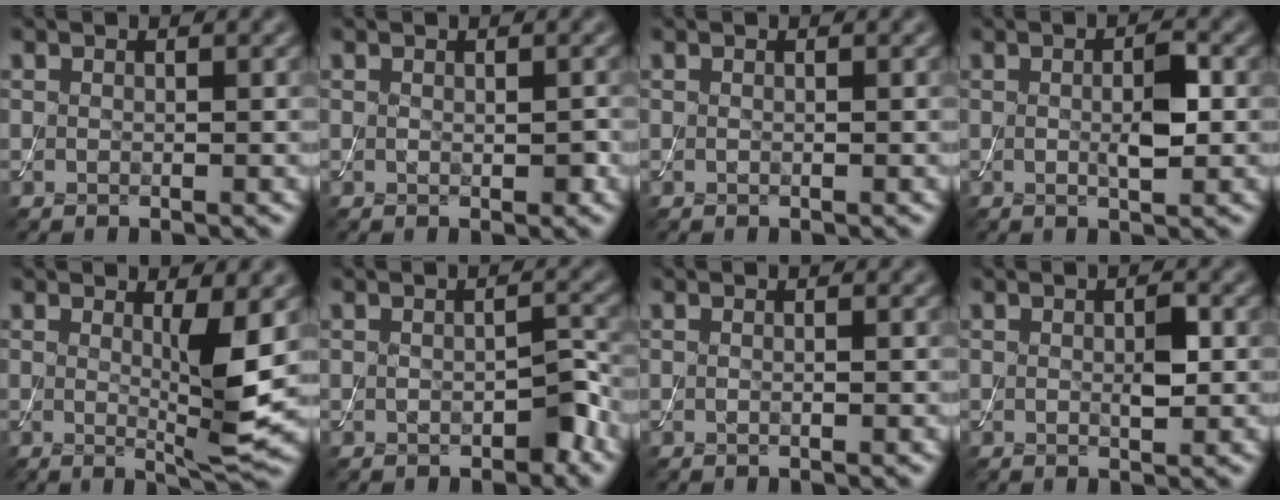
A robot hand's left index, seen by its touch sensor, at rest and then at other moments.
{"total": 1.1, "force": [-0.1, 0.7, 0.9], "torque": [-0.013, -0.003, 0.001]}
{"total": 0.0}
{"total": 2.8, "force": [0.1, 0.8, 2.7], "torque": [-0.050, -0.001, 0.001]}
{"total": 4.4, "force": [0.6, 0.7, 4.3], "torque": [-0.065, -0.016, 0.012]}
{"total": 1.9, "force": [-0.8, 1.1, 1.3], "torque": [-0.021, 0.003, -0.012]}
{"total": 0.6, "force": [-0.1, 0.1, 0.5], "torque": [-0.010, -0.003, -0.003]}
{"total": 1.9, "force": [0.1, 0.7, 1.7], "torque": [-0.030, -0.001, 0.001]}